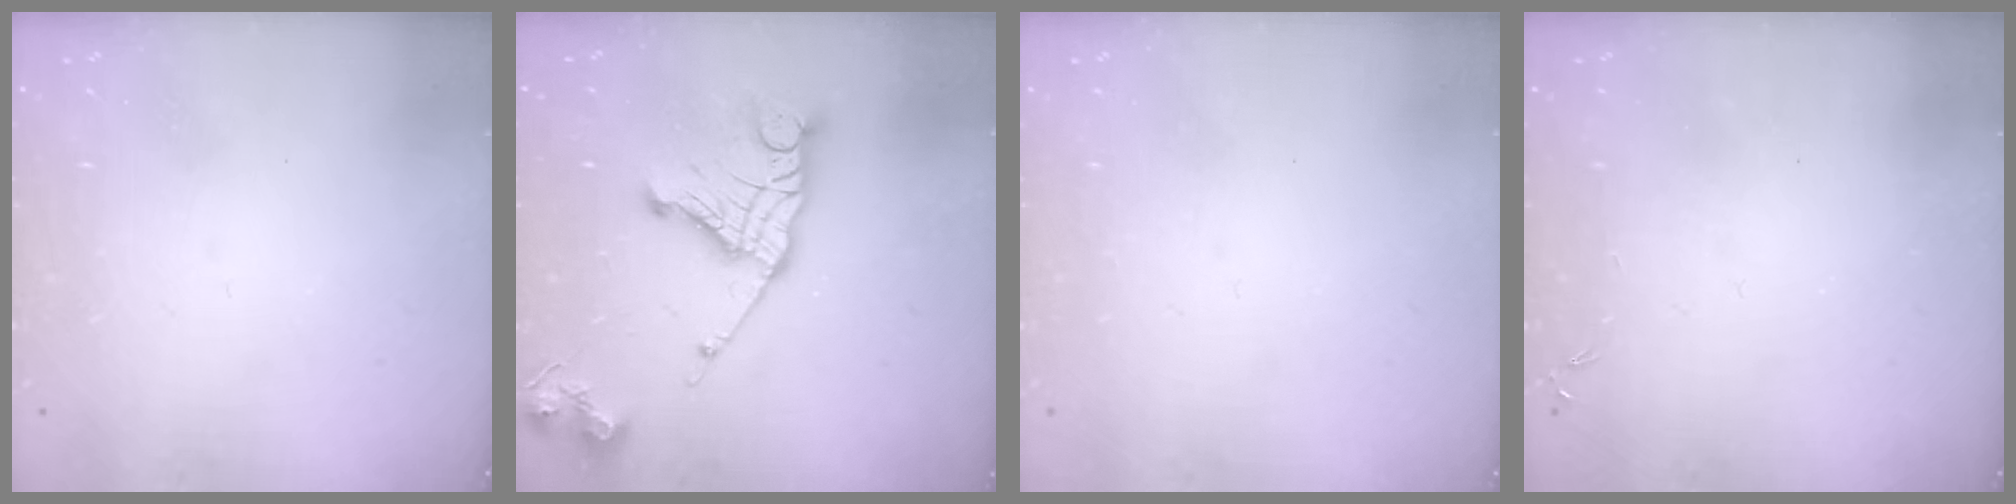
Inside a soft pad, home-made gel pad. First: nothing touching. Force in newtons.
{"total": 17.2, "press": 17.1, "slide": 1.6}
{"total": 0.0}
{"total": 0.0}